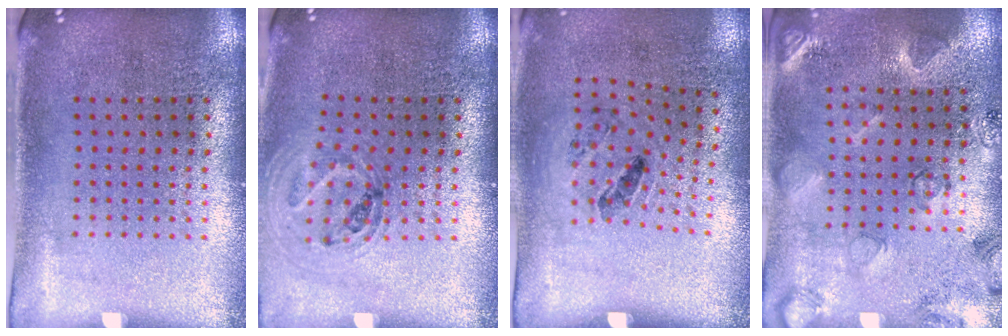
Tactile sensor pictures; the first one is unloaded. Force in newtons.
{"total": 1.0, "press": 1.0, "slide": 0.1}
{"total": 1.4, "press": 0.8, "slide": 1.2}
{"total": 2.1, "press": 2.0, "slide": 0.7}